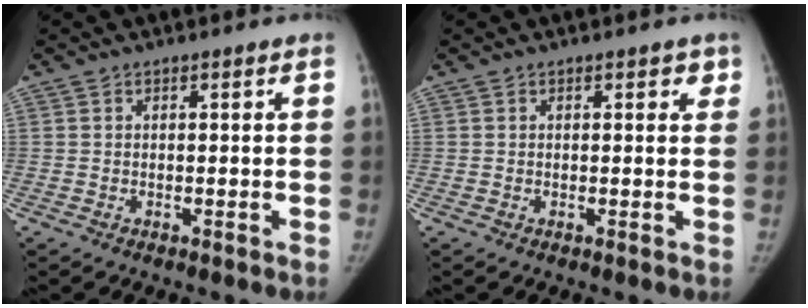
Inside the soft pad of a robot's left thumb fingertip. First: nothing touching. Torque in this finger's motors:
{"motor_torque": [-0.39, -0.08, 0.46, 0.09, 0.07]}